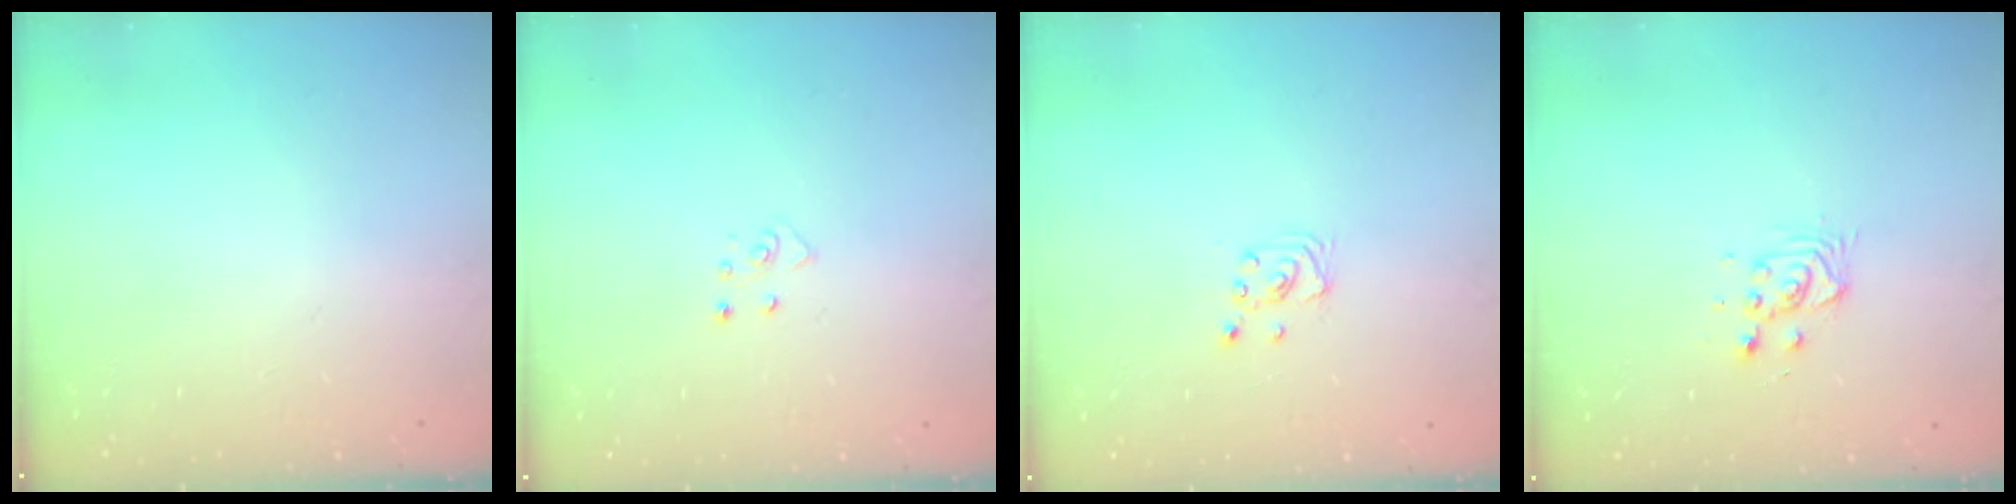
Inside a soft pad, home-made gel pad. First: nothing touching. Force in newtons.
{"total": 4.1, "press": 4.1, "slide": 0.4}
{"total": 2.3, "press": 2.3, "slide": 0.2}
{"total": 3.9, "press": 3.8, "slide": 0.6}